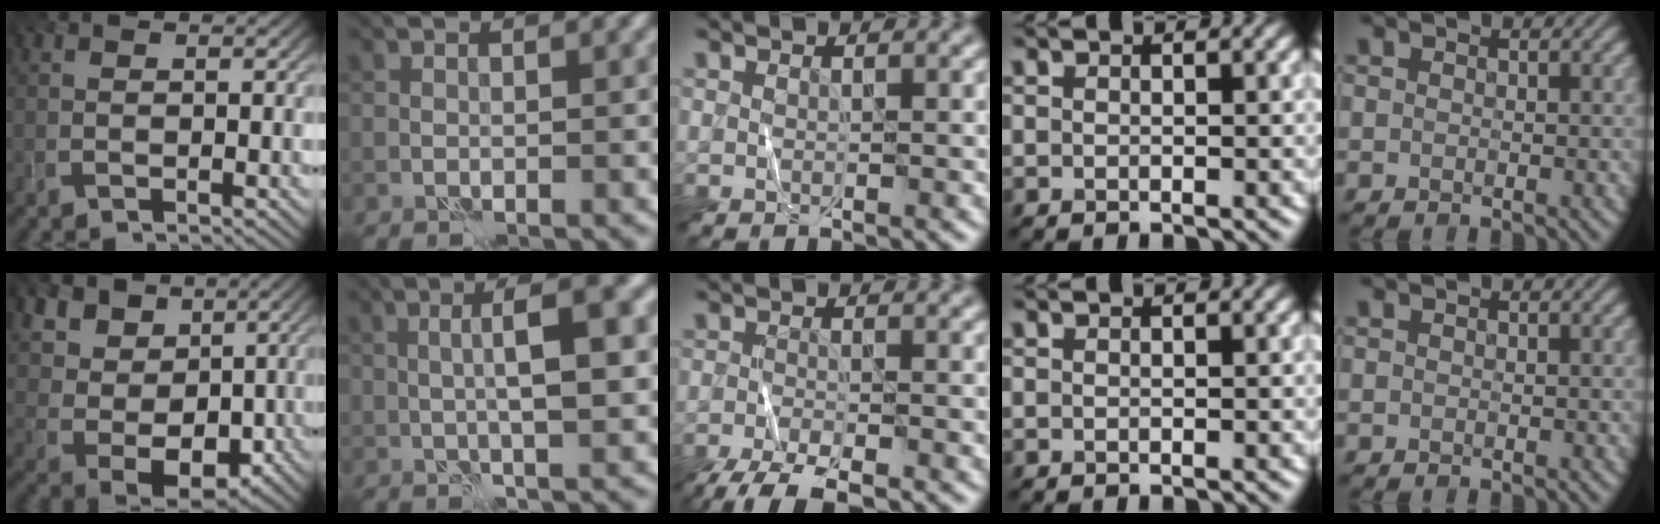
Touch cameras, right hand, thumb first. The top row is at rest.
{"thumb": {"total": 11.0, "force": [3.7, 8.6, 5.9], "torque": [-0.161, 0.021, 0.068]}, "index": {"total": 5.3, "force": [0.5, 1.3, 5.1], "torque": [-0.089, 0.009, 0.006]}, "middle": {"total": 5.2, "force": [-4.1, 1.0, 3.1], "torque": [-0.058, -0.013, -0.080]}}